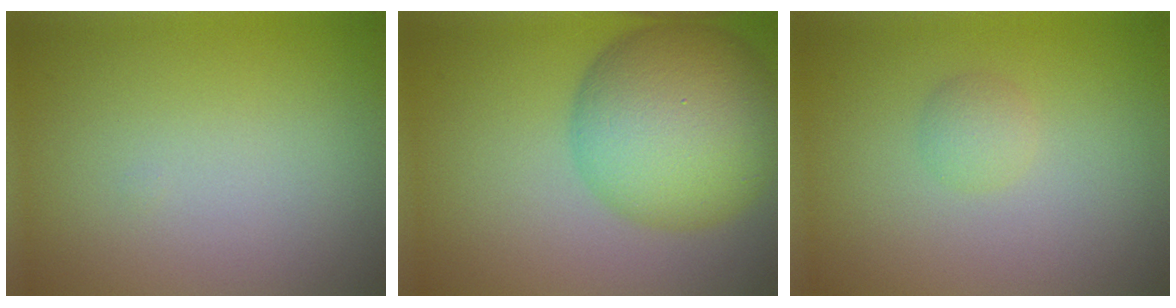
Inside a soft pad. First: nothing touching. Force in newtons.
{"total": 12.7, "press": 12.7, "slide": 0.2}
{"total": 1.3, "press": 1.3, "slide": 0.0}